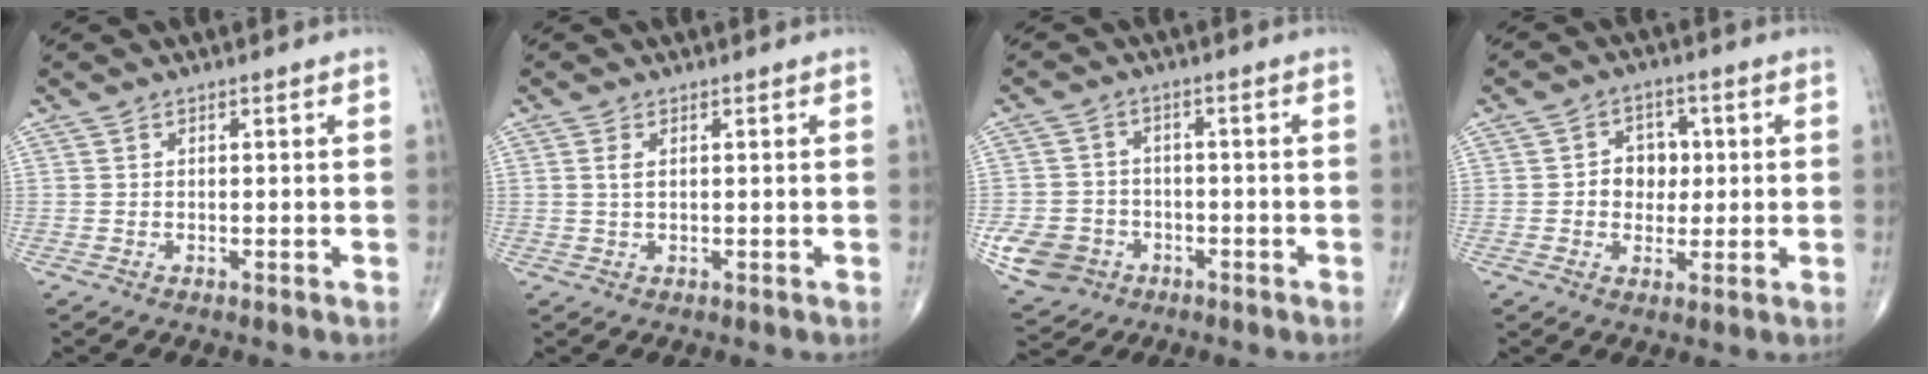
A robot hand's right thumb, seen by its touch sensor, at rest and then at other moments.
{"total": 1.5, "force": [0.4, 0.7, 1.3], "torque": [-0.028, 0.003, 0.011]}
{"total": 8.2, "force": [-3.1, 7.1, 2.8], "torque": [-0.044, 0.018, -0.046]}
{"total": 6.1, "force": [0.4, 5.0, 3.5], "torque": [-0.011, 0.007, 0.002]}